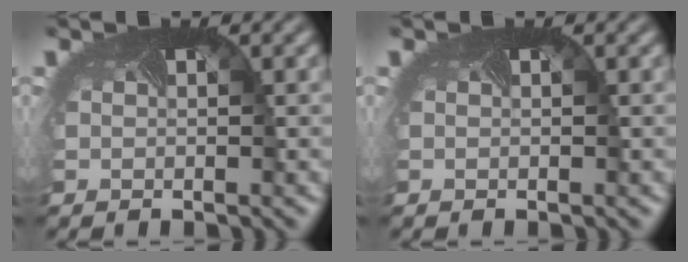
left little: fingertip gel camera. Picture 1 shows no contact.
{"total": 0.0}